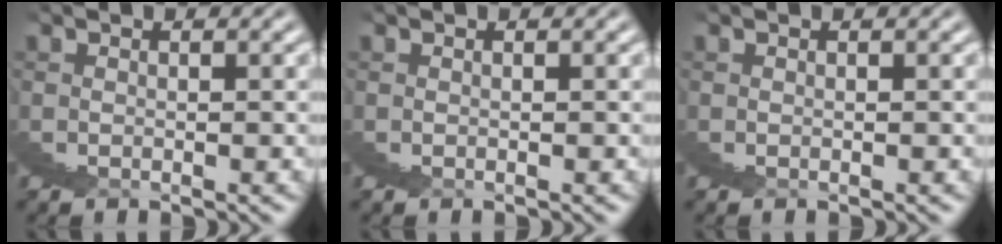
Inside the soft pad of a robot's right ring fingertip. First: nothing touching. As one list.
[{"total": 0.0}, {"total": 0.0}]